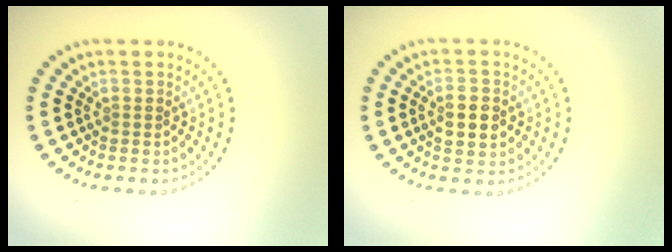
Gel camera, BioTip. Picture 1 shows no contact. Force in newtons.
{"total": 3.0, "press": 2.9, "slide": 0.2}